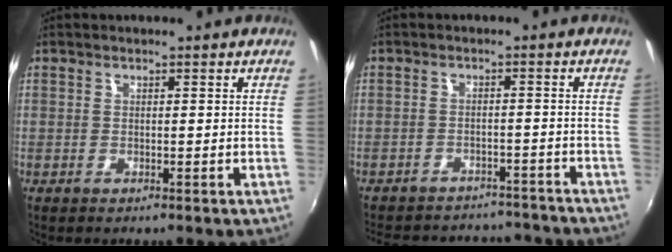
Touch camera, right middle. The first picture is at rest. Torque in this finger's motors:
{"motor_torque": [0.92, -1.22, 0.30, 0.10]}